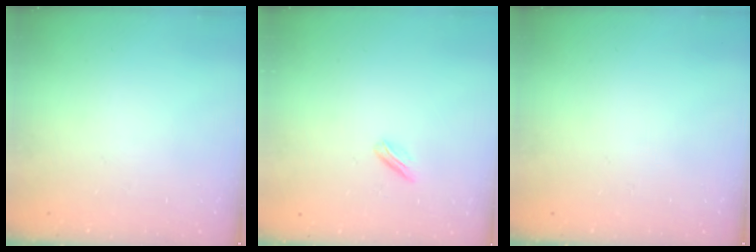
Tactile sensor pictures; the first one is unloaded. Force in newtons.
{"total": 2.4, "press": 2.3, "slide": 0.6}
{"total": 0.0}